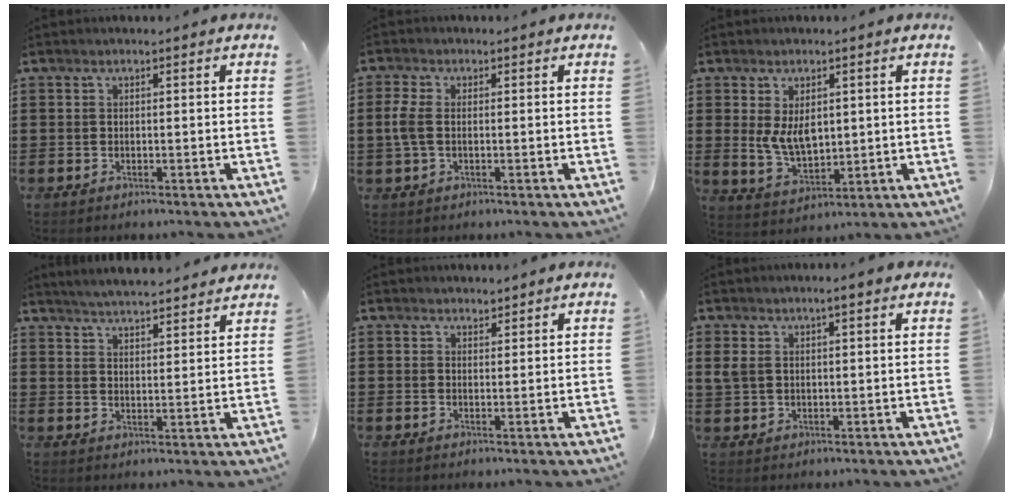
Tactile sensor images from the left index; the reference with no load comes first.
{"total": 3.6, "force": [-0.2, 2.0, 3.0], "torque": [-0.082, -0.001, -0.010]}
{"total": 5.7, "force": [1.2, 3.6, 4.2], "torque": [-0.079, -0.001, 0.017]}
{"total": 4.2, "force": [4.1, -0.5, 0.5], "torque": [-0.025, -0.020, 0.073]}
{"total": 1.5, "force": [1.5, 0.5, 0.0], "torque": [-0.003, 0.004, 0.029]}
{"total": 3.6, "force": [1.9, 1.6, 2.6], "torque": [-0.058, 0.006, 0.033]}